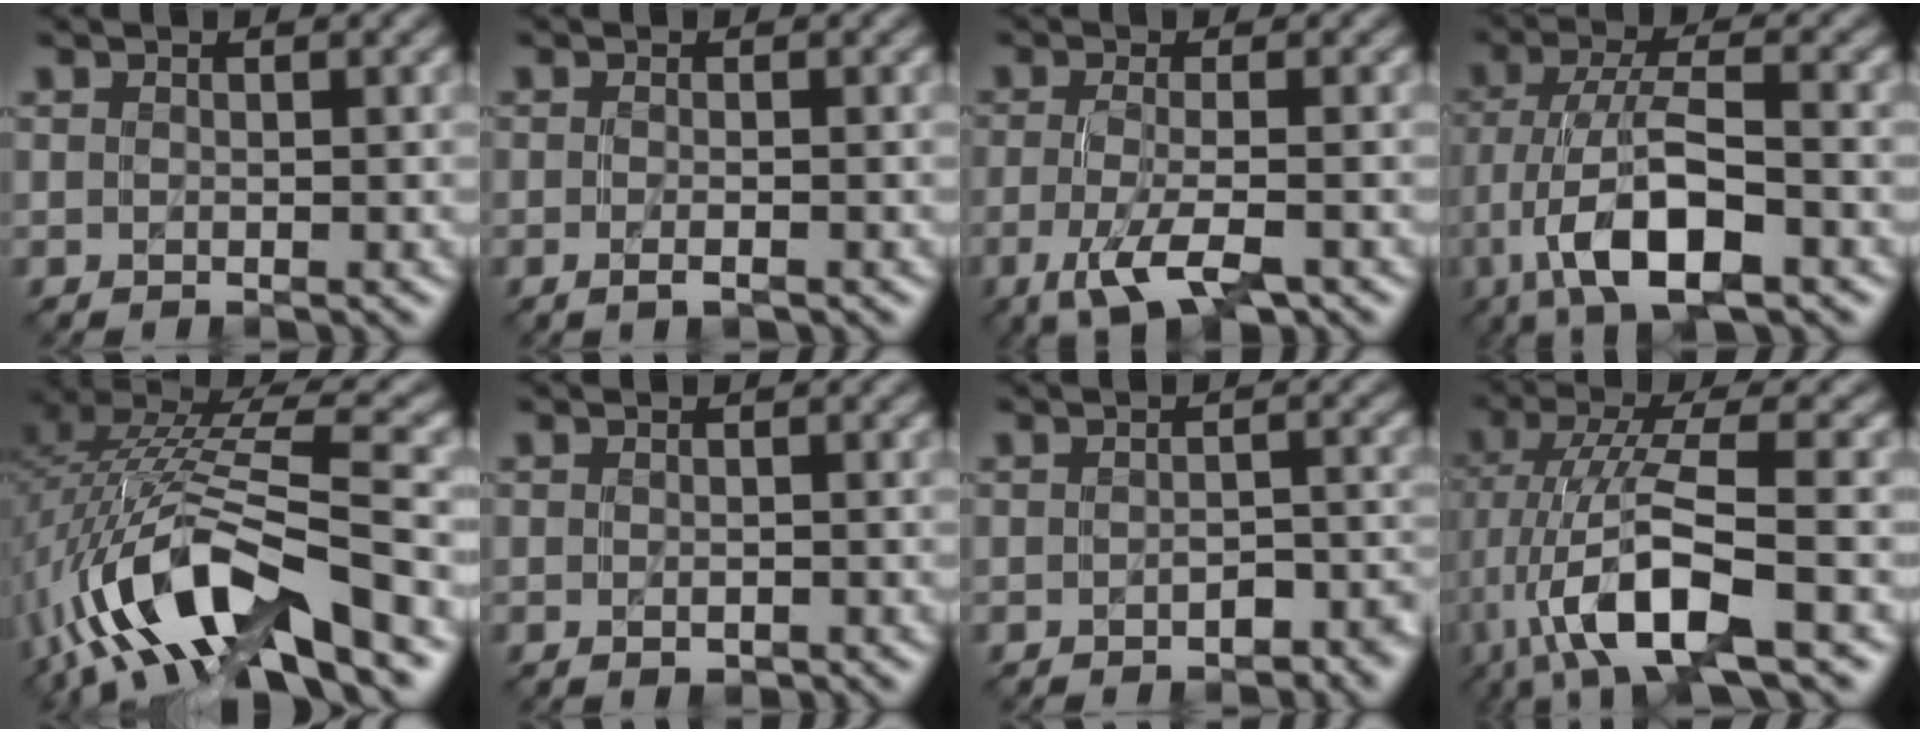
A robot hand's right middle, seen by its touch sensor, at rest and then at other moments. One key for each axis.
{"total": 1.5, "fx": -0.5, "fy": 0.5, "fz": 1.4, "tx": -0.020, "ty": -0.006, "tz": -0.012}
{"total": 5.0, "fx": -2.3, "fy": 1.4, "fz": 4.2, "tx": -0.084, "ty": -0.013, "tz": -0.048}
{"total": 9.3, "fx": -3.5, "fy": 3.3, "fz": 8.0, "tx": -0.150, "ty": 0.003, "tz": -0.068}
{"total": 13.6, "fx": -4.8, "fy": 4.7, "fz": 11.9, "tx": -0.243, "ty": 0.008, "tz": -0.082}
{"total": 0.9, "fx": -0.3, "fy": 0.4, "fz": 0.7, "tx": -0.013, "ty": -0.002, "tz": -0.004}
{"total": 2.3, "fx": -1.1, "fy": 1.3, "fz": 1.6, "tx": -0.025, "ty": 0.001, "tz": -0.013}
{"total": 9.6, "fx": -3.1, "fy": 2.5, "fz": 8.7, "tx": -0.161, "ty": 0.011, "tz": -0.061}